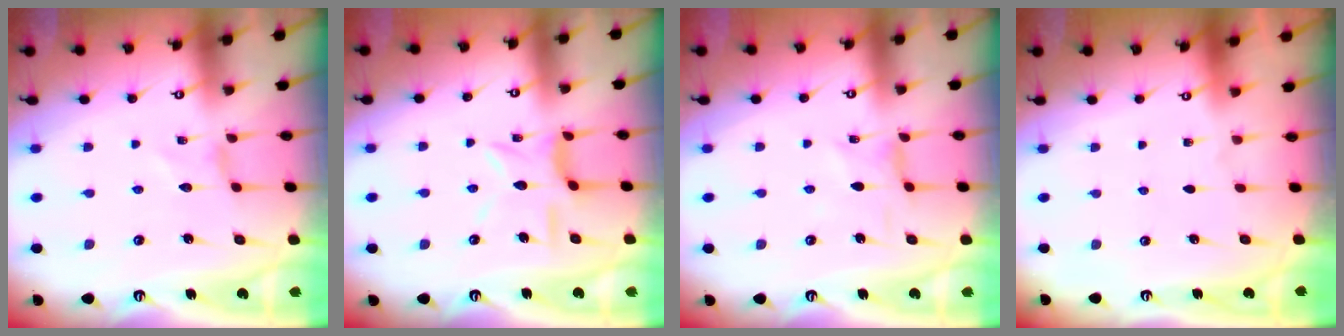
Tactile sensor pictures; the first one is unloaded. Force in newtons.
{"total": 8.2, "press": 8.2, "slide": 0.7}
{"total": 1.6, "press": 1.5, "slide": 0.3}
{"total": 0.0}